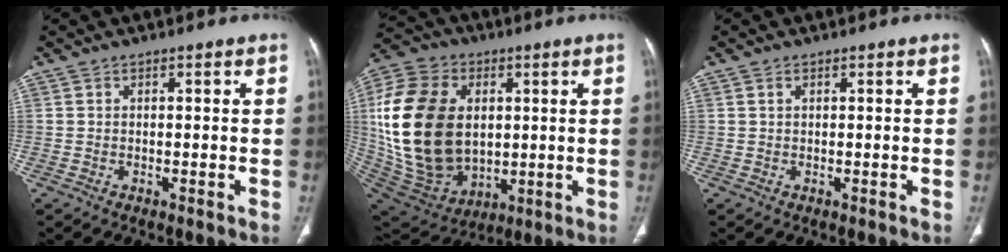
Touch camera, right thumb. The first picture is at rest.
{"total": 26.4, "force": [2.8, 18.2, 18.8], "torque": [-0.376, -0.011, 0.072]}
{"total": 0.7, "force": [0.3, 0.4, 0.5], "torque": [-0.011, 0.002, 0.007]}